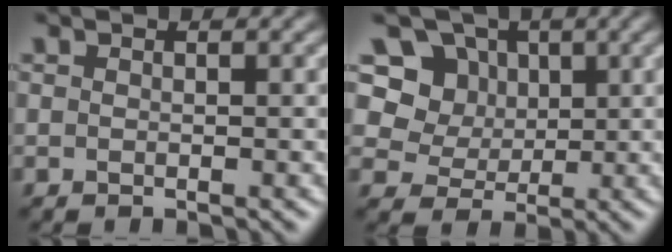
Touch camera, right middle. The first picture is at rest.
{"total": 8.6, "force": [3.5, 7.0, 3.4], "torque": [-0.060, 0.011, 0.046]}